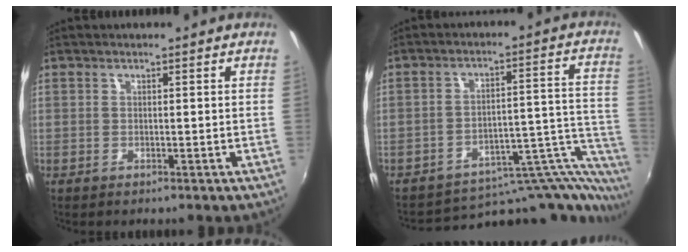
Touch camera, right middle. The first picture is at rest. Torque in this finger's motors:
{"motor_torque": [0.31, -0.60, -0.04, 0.00]}